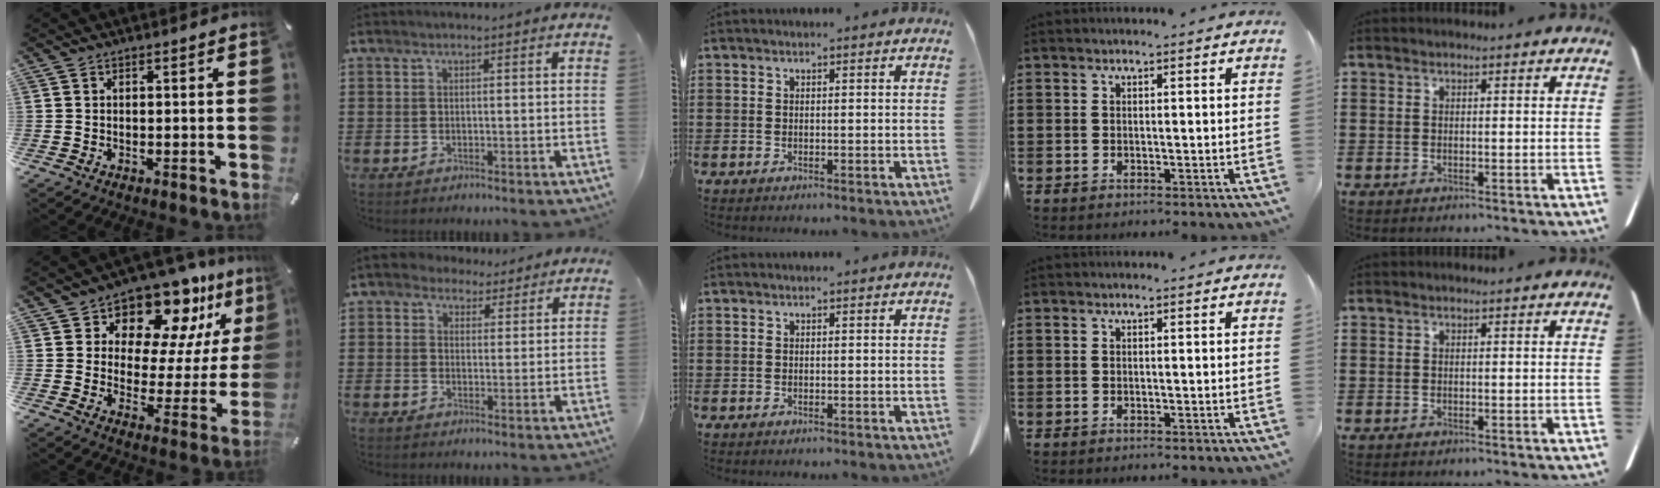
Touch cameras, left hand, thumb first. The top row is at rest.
{"thumb": {"total": 14.3, "force": [11.3, 7.0, 5.3], "torque": [-0.080, -0.106, 0.194]}, "index": {"total": 3.5, "force": [2.7, 2.2, 0.4], "torque": [-0.023, 0.006, 0.050]}}